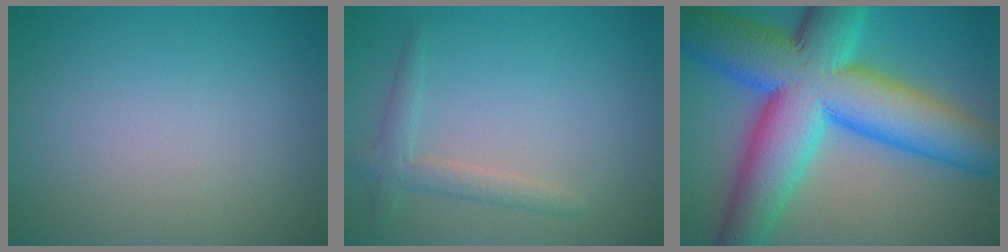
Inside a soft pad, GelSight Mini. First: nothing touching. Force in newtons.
{"total": 2.2, "press": 2.2, "slide": 0.1}
{"total": 16.0, "press": 16.0, "slide": 0.4}